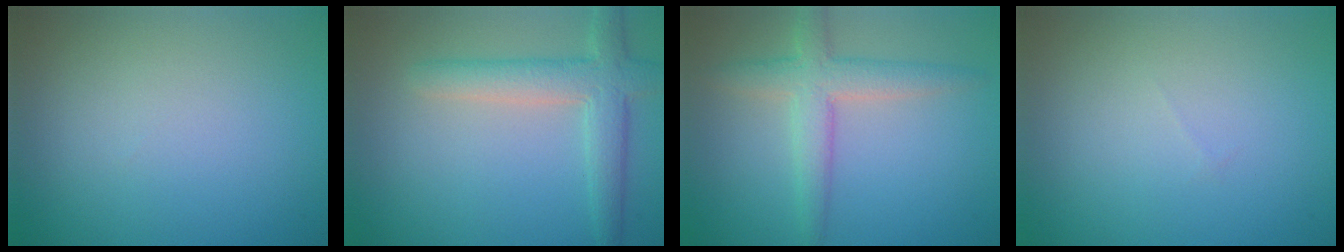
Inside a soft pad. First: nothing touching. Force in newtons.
{"total": 4.2, "press": 4.2, "slide": 0.3}
{"total": 3.9, "press": 3.9, "slide": 0.1}
{"total": 0.0}